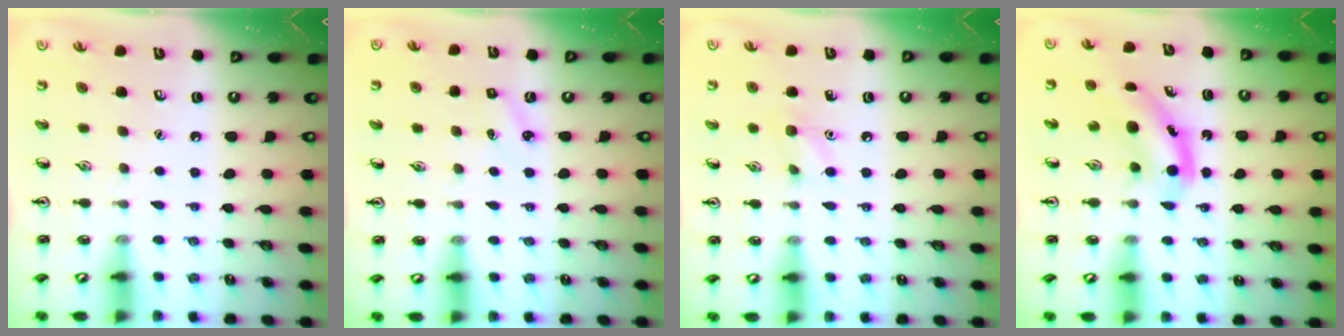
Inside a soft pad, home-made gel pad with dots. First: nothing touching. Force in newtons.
{"total": 3.2, "press": 3.0, "slide": 1.0}
{"total": 6.6, "press": 6.4, "slide": 1.9}
{"total": 4.9, "press": 4.8, "slide": 0.9}